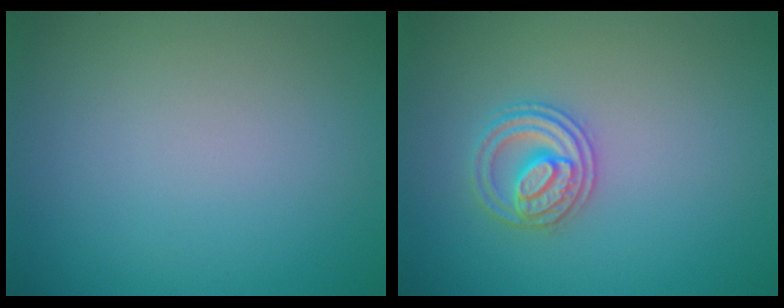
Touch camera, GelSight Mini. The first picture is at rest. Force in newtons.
{"total": 2.6, "press": 2.6, "slide": 0.5}